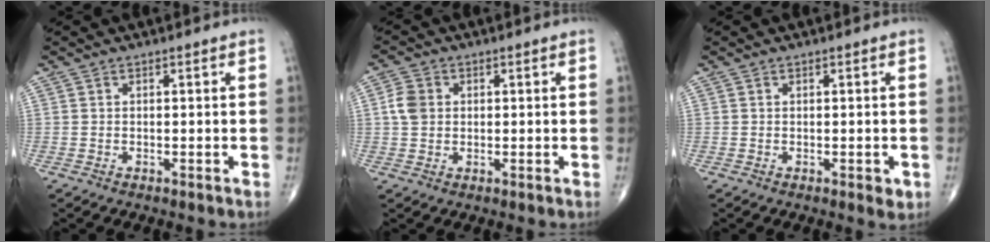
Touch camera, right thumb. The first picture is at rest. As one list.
[{"total": 4.1, "force": [0.6, 3.4, 2.3], "torque": [-0.040, 0.005, 0.006]}, {"total": 1.7, "force": [-0.4, 0.8, 1.4], "torque": [-0.009, -0.002, -0.004]}]